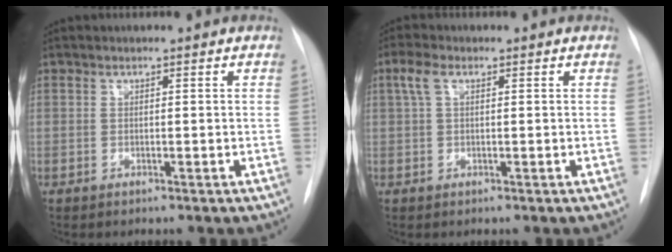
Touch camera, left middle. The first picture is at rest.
{"total": 2.7, "force": [1.0, 1.2, 2.2], "torque": [-0.055, 0.021, 0.025]}